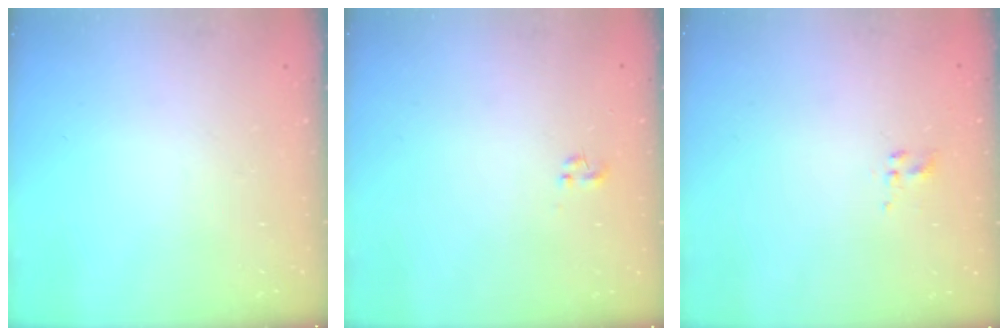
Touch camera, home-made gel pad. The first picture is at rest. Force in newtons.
{"total": 0.0}
{"total": 1.8, "press": 1.5, "slide": 0.9}